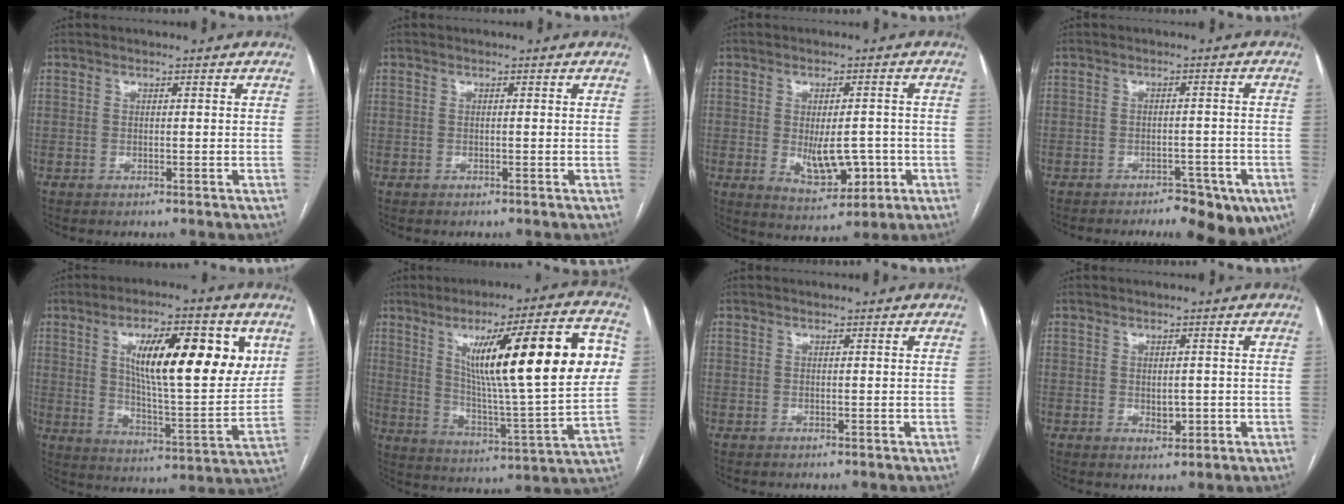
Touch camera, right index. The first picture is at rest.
{"total": 0.0}
{"total": 8.1, "force": [-1.6, 3.7, 7.1], "torque": [-0.114, -0.006, -0.011]}
{"total": 9.9, "force": [-6.8, 3.4, 6.4], "torque": [-0.066, 0.009, -0.093]}
{"total": 18.9, "force": [6.4, 4.6, 17.1], "torque": [-0.260, 0.004, 0.102]}
{"total": 23.8, "force": [6.4, 2.2, 22.8], "torque": [-0.338, 0.009, 0.091]}
{"total": 0.0}
{"total": 2.5, "force": [-0.4, 1.4, 2.0], "torque": [-0.031, -0.003, 0.001]}